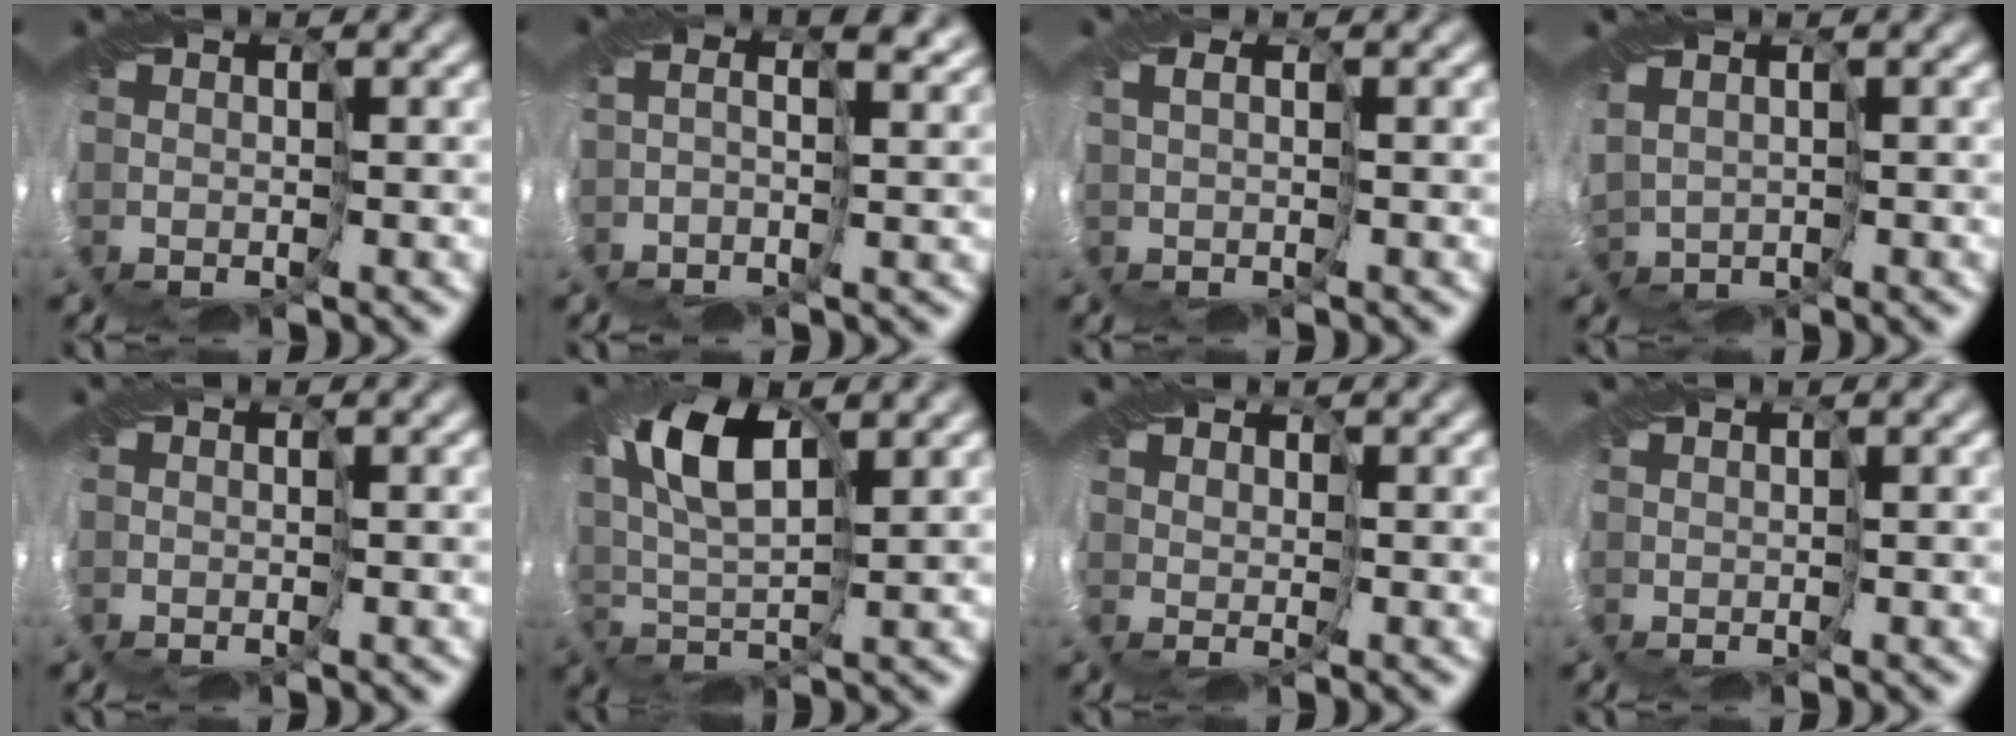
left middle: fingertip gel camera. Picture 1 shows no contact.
{"total": 5.9, "force": [1.8, 3.5, 4.4], "torque": [-0.071, 0.021, 0.014]}
{"total": 0.9, "force": [-0.2, 0.2, 0.9], "torque": [-0.022, 0.004, -0.005]}
{"total": 1.6, "force": [-0.2, 1.1, 1.2], "torque": [-0.038, -0.001, -0.007]}
{"total": 0.0}
{"total": 5.5, "force": [1.4, 2.5, 4.7], "torque": [-0.096, 0.013, 0.011]}
{"total": 1.5, "force": [0.7, 1.2, 0.6], "torque": [-0.010, -0.001, 0.010]}
{"total": 0.6, "force": [0.4, 0.3, 0.2], "torque": [-0.010, 0.005, 0.012]}